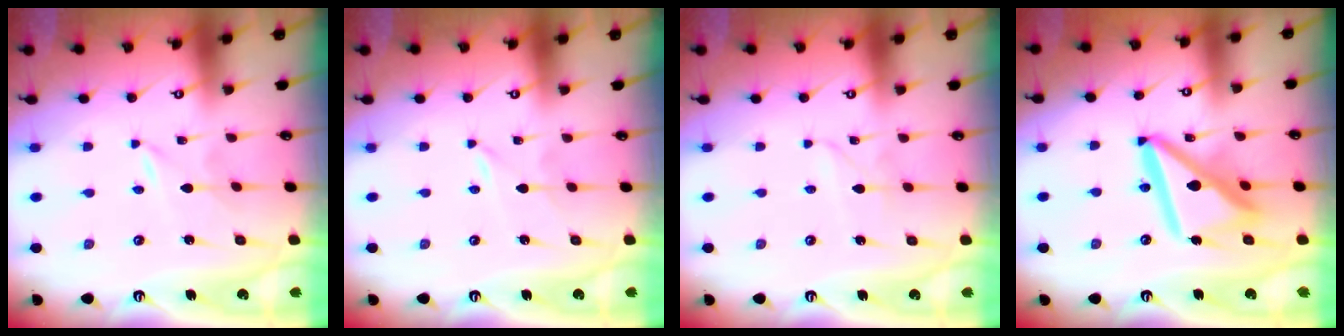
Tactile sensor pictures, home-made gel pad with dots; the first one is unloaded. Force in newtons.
{"total": 0.0}
{"total": 1.6, "press": 1.5, "slide": 0.2}
{"total": 15.4, "press": 15.3, "slide": 1.7}